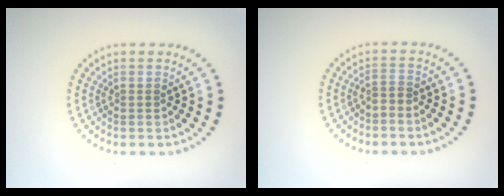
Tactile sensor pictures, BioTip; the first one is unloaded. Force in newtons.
{"total": 0.8, "press": 0.4, "slide": 0.7}